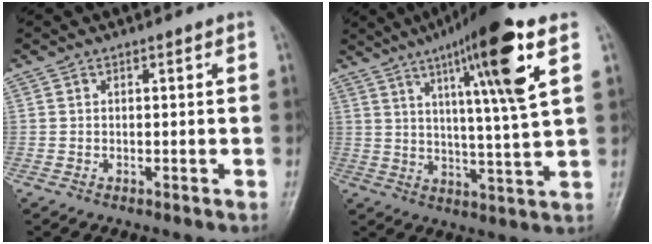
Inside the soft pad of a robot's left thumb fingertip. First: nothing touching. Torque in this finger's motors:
{"motor_torque": [0.57, 0.74, 1.82, -0.94, 0.46]}